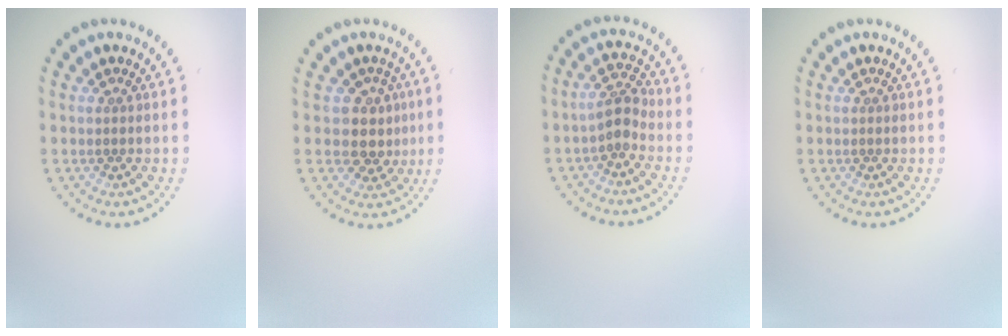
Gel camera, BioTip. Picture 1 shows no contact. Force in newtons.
{"total": 3.2, "press": 2.8, "slide": 1.6}
{"total": 2.2, "press": 2.0, "slide": 1.0}
{"total": 0.0}